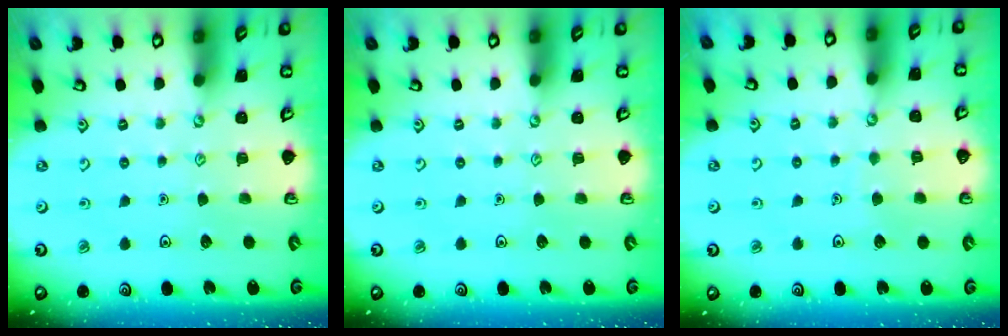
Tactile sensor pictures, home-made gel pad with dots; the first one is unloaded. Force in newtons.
{"total": 0.0}
{"total": 2.8, "press": 2.8, "slide": 0.1}